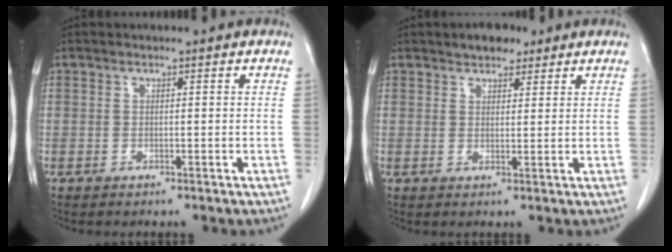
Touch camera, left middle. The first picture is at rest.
{"total": 3.7, "force": [2.8, 1.8, 1.6], "torque": [-0.026, 0.007, 0.045]}